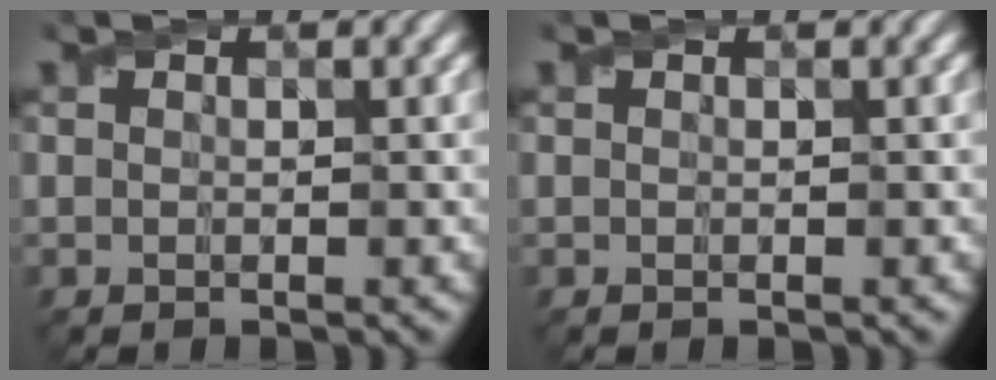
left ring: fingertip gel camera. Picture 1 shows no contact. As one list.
[{"total": 0.0}]